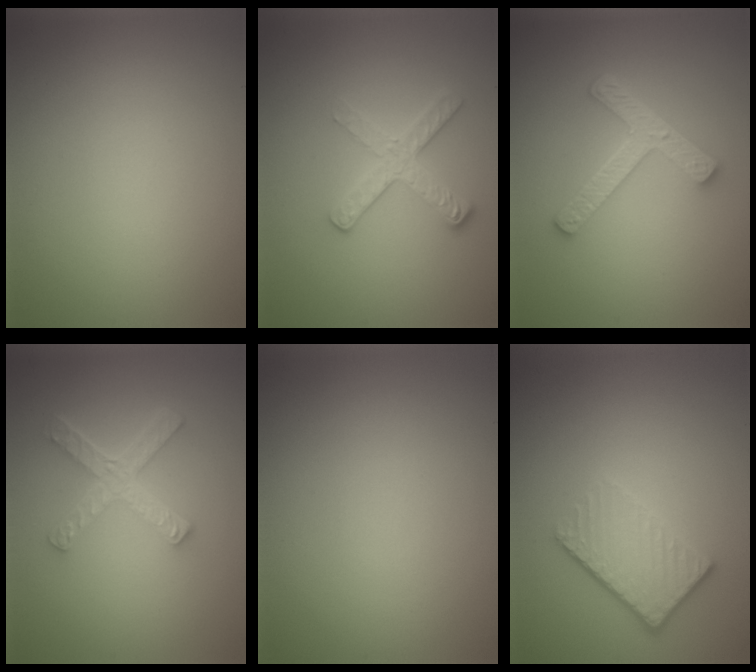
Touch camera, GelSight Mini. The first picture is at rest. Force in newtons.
{"total": 2.7, "press": 2.5, "slide": 1.1}
{"total": 4.2, "press": 3.1, "slide": 2.8}
{"total": 4.1, "press": 3.1, "slide": 2.8}
{"total": 0.0}
{"total": 4.3, "press": 3.0, "slide": 3.0}